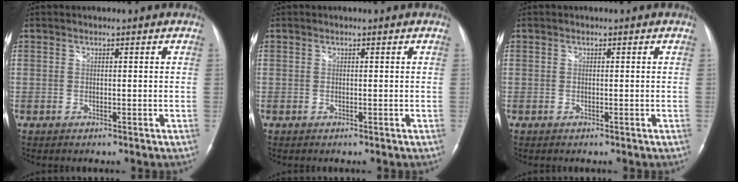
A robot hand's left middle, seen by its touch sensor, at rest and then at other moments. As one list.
[{"total": 0.0}, {"total": 0.0}]